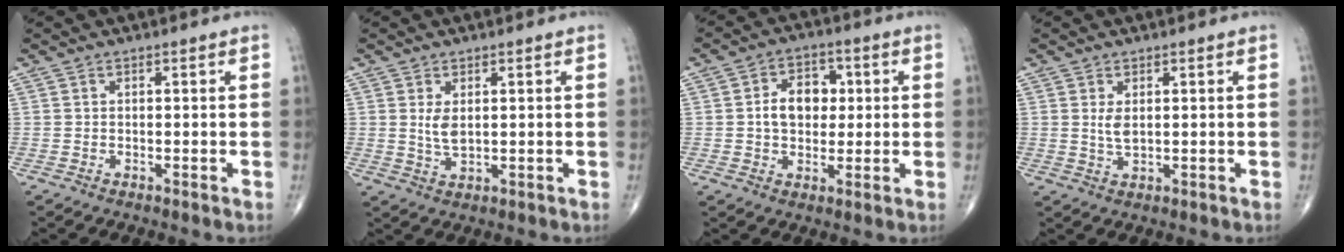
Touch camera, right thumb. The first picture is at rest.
{"total": 3.3, "force": [0.7, 1.6, 2.8], "torque": [-0.049, -0.012, 0.020]}
{"total": 8.4, "force": [0.8, 6.2, 5.6], "torque": [-0.060, 0.013, 0.010]}
{"total": 2.6, "force": [0.6, 1.1, 2.2], "torque": [-0.040, -0.008, 0.015]}